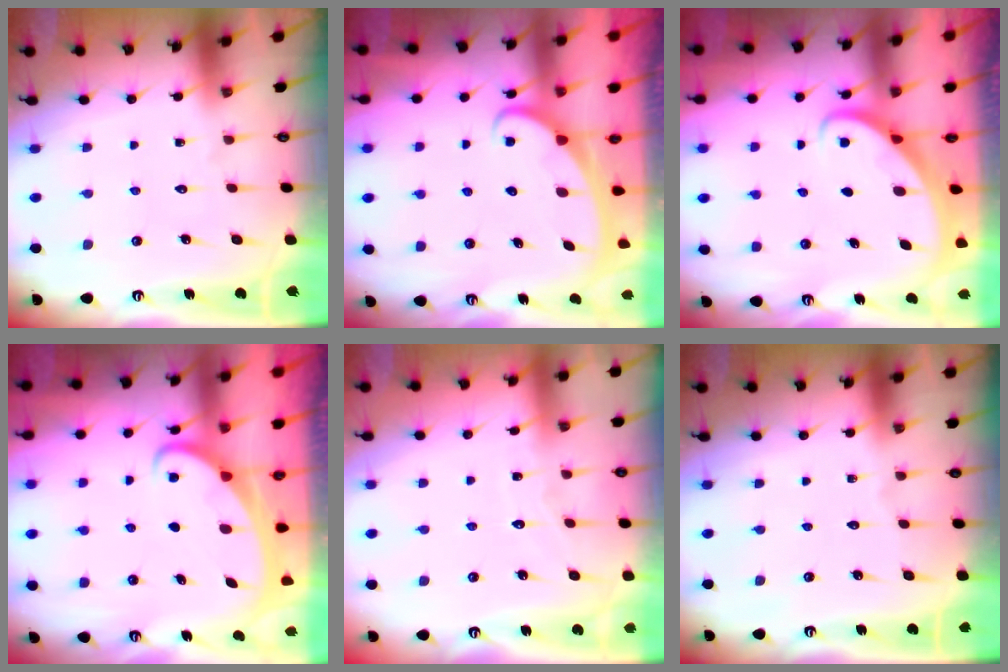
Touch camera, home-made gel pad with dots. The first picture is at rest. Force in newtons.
{"total": 2.4, "press": 2.4, "slide": 0.4}
{"total": 2.6, "press": 2.6, "slide": 0.2}
{"total": 2.1, "press": 2.1, "slide": 0.3}
{"total": 3.3, "press": 3.2, "slide": 0.4}
{"total": 0.0}